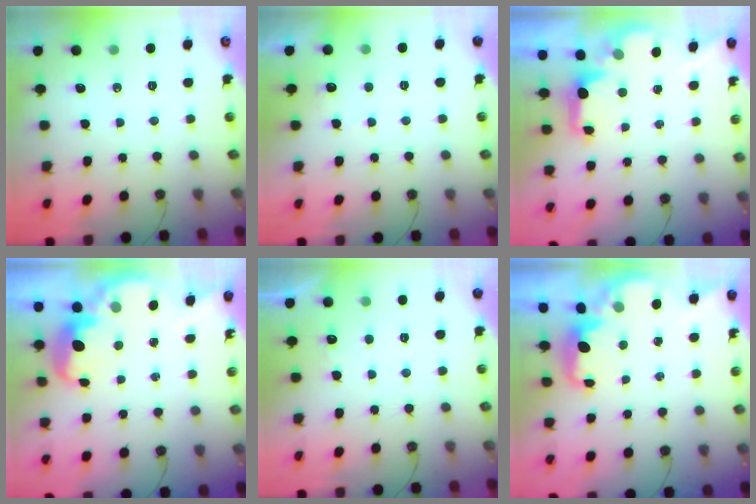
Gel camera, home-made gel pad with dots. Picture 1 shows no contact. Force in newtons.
{"total": 4.2, "press": 4.0, "slide": 1.2}
{"total": 2.1, "press": 2.0, "slide": 0.8}
{"total": 3.1, "press": 3.1, "slide": 0.7}
{"total": 2.8, "press": 2.6, "slide": 1.0}
{"total": 1.5, "press": 1.3, "slide": 0.7}